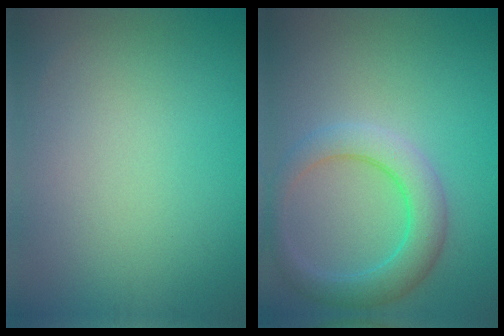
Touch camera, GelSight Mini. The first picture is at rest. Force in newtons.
{"total": 4.5, "press": 4.5, "slide": 0.3}